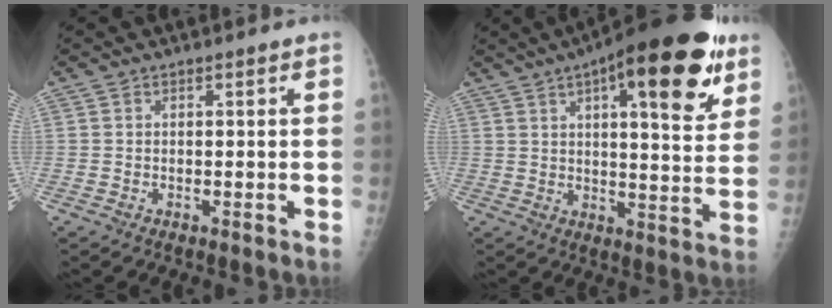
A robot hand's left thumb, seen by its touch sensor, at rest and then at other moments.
{"total": 22.3, "force": [11.4, 7.0, 17.9], "torque": [-0.233, -0.025, 0.158]}